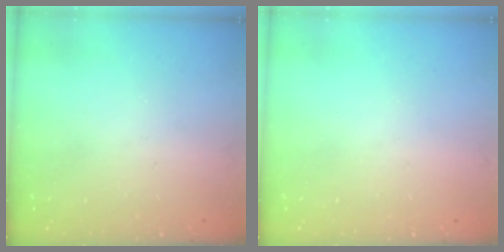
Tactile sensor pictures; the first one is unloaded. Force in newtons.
{"total": 0.0}